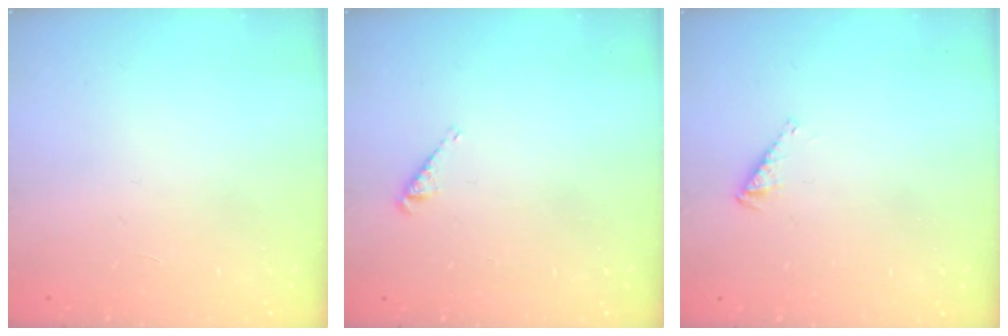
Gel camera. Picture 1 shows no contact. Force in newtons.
{"total": 2.8, "press": 2.8, "slide": 0.4}
{"total": 2.9, "press": 2.9, "slide": 0.3}